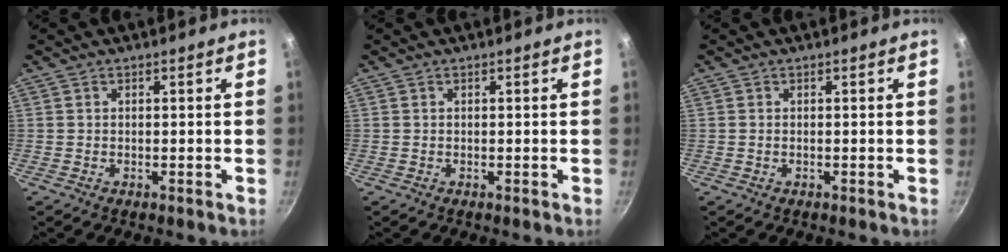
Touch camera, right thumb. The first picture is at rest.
{"total": 0.0}
{"total": 0.0}